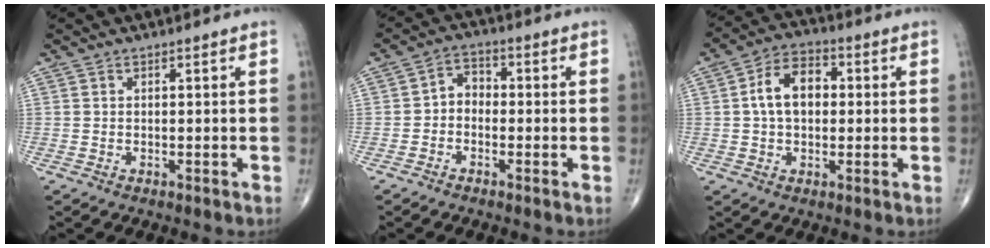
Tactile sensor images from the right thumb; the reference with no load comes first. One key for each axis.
{"total": 4.0, "fx": -0.9, "fy": 3.1, "fz": 2.3, "tx": -0.018, "ty": 0.021, "tz": -0.031}
{"total": 9.3, "fx": 0.9, "fy": 6.2, "fz": 6.9, "tx": -0.107, "ty": 0.021, "tz": 0.009}